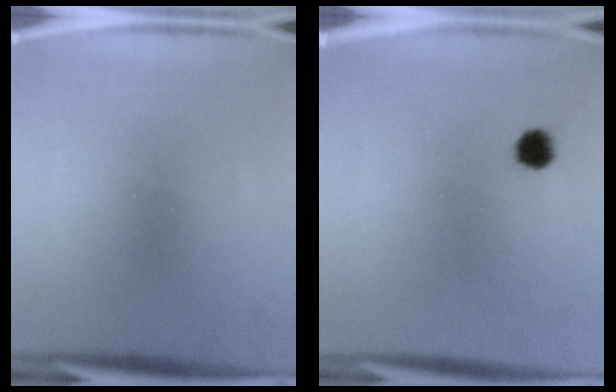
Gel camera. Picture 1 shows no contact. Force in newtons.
{"total": 2.7}